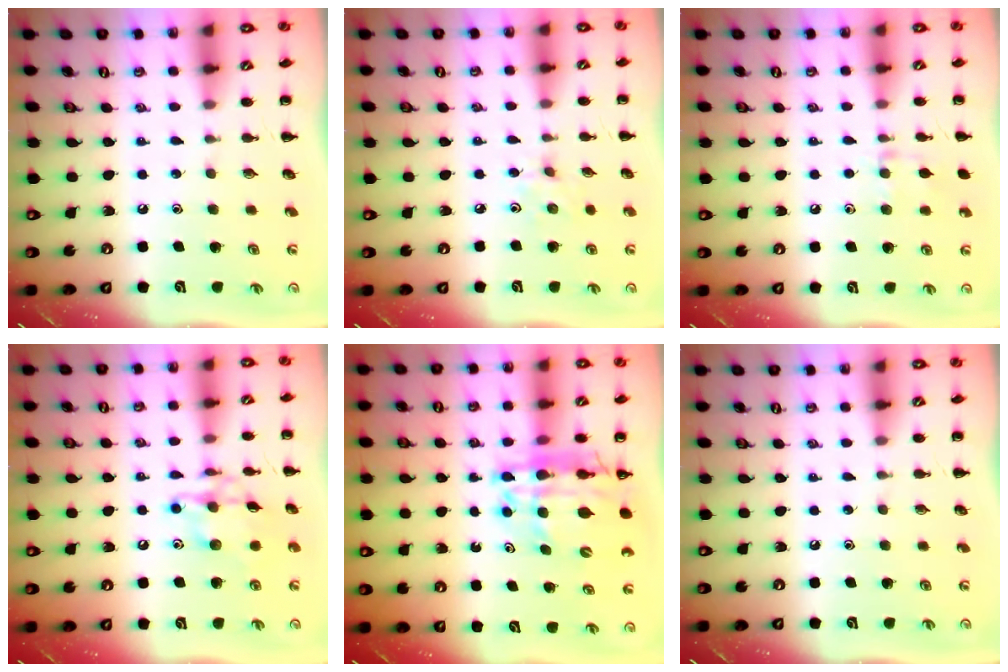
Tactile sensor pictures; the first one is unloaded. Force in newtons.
{"total": 4.0, "press": 3.8, "slide": 1.3}
{"total": 7.8, "press": 7.5, "slide": 2.2}
{"total": 13.2, "press": 13.2, "slide": 0.7}
{"total": 16.8, "press": 16.2, "slide": 4.5}
{"total": 0.0}